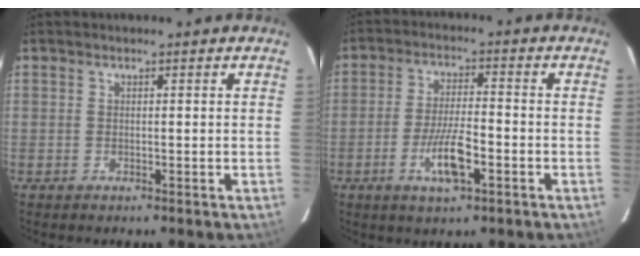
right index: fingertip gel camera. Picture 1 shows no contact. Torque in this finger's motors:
{"motor_torque": [1.42, -0.33, 0.65, 0.11]}